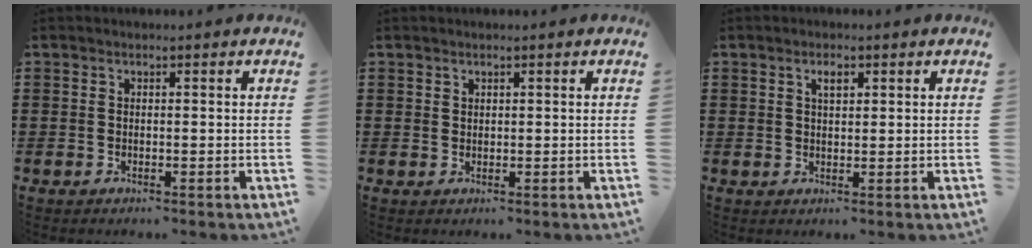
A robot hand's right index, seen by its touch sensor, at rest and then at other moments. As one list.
[{"total": 0.8, "force": [0.7, 0.5, 0.1], "torque": [-0.002, 0.002, 0.013]}, {"total": 1.9, "force": [0.9, 0.7, 1.6], "torque": [-0.034, 0.005, 0.014]}]